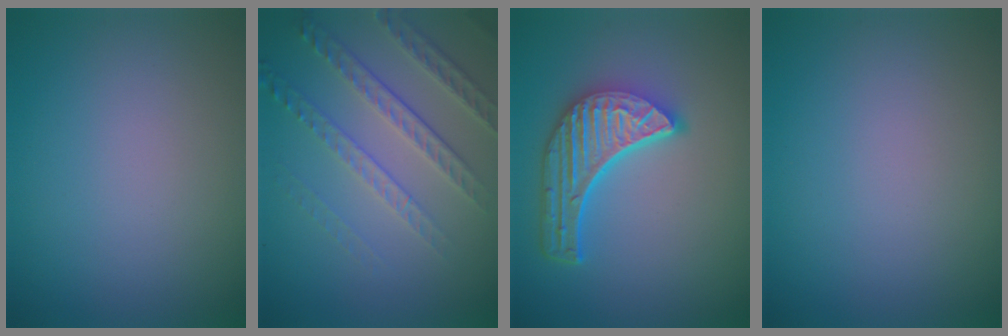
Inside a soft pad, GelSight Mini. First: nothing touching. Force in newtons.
{"total": 4.8, "press": 3.4, "slide": 3.5}
{"total": 5.9, "press": 4.6, "slide": 3.8}
{"total": 0.0}